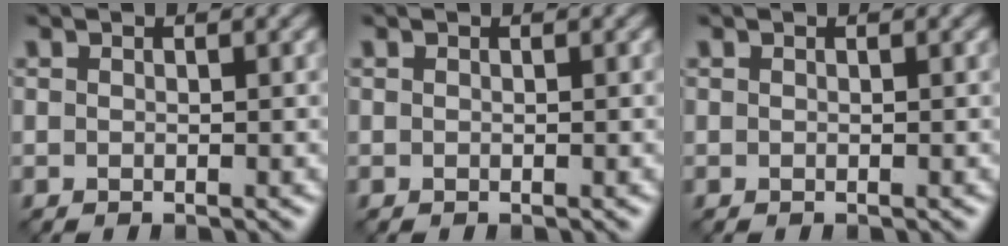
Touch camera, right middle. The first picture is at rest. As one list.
[{"total": 0.0}, {"total": 0.0}]